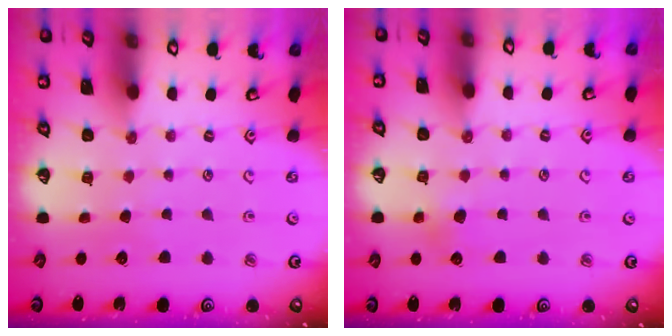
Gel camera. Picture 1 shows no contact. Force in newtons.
{"total": 2.6, "press": 2.6, "slide": 0.5}